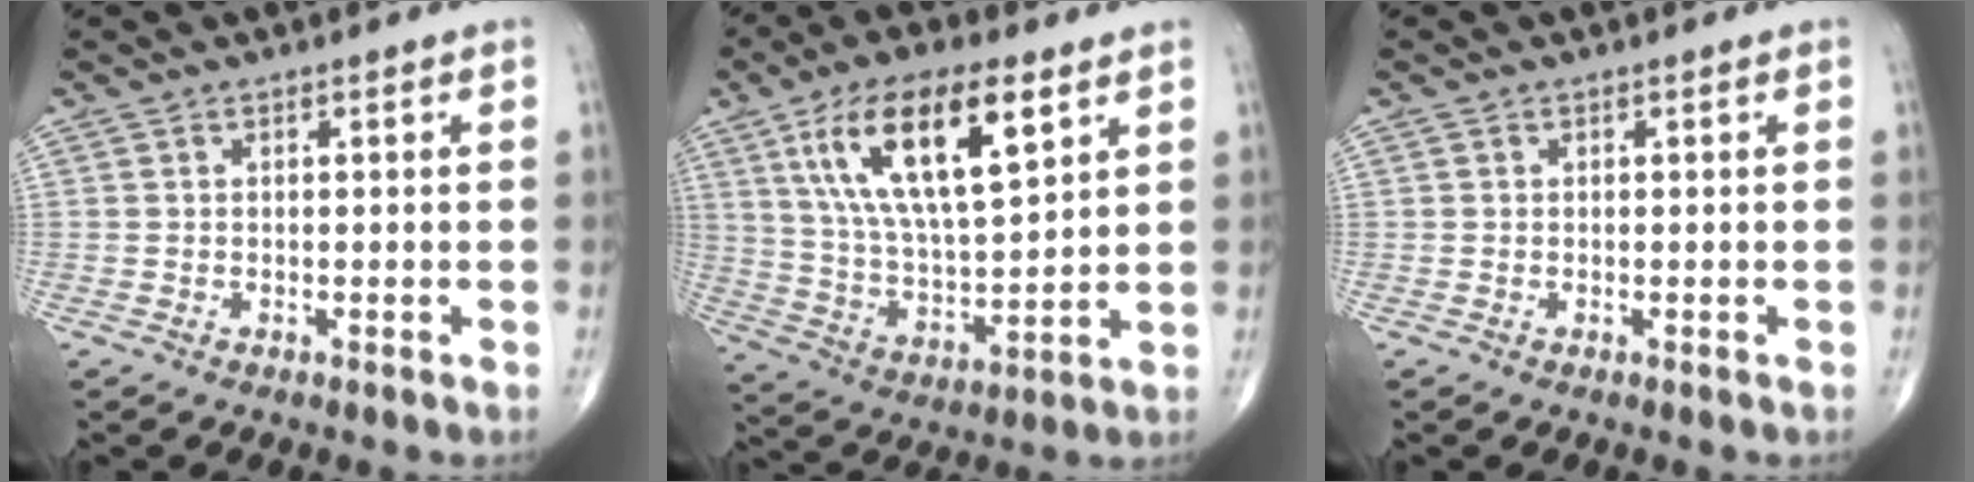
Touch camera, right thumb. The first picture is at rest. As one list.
[{"total": 19.6, "force": [8.6, 7.3, 16.1], "torque": [-0.276, -0.023, 0.159]}, {"total": 0.0}]